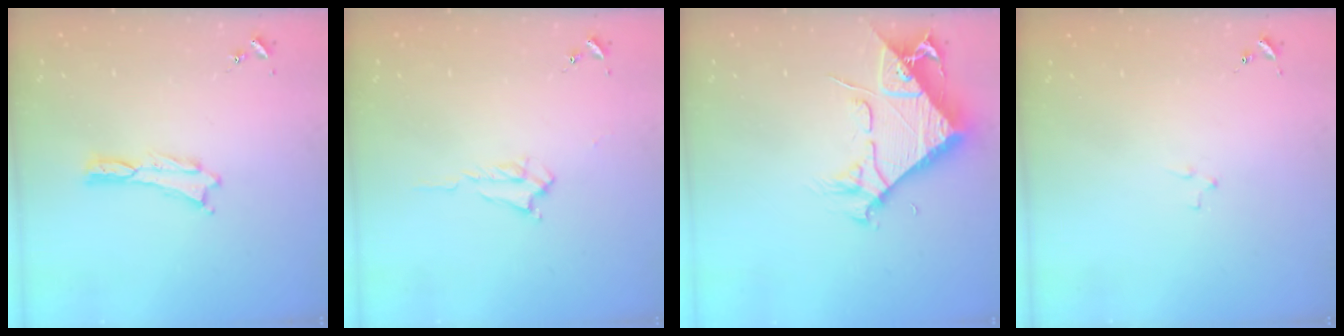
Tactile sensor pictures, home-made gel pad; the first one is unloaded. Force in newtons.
{"total": 1.7, "press": 1.7, "slide": 0.3}
{"total": 6.8, "press": 6.8, "slide": 0.9}
{"total": 2.1, "press": 2.1, "slide": 0.2}